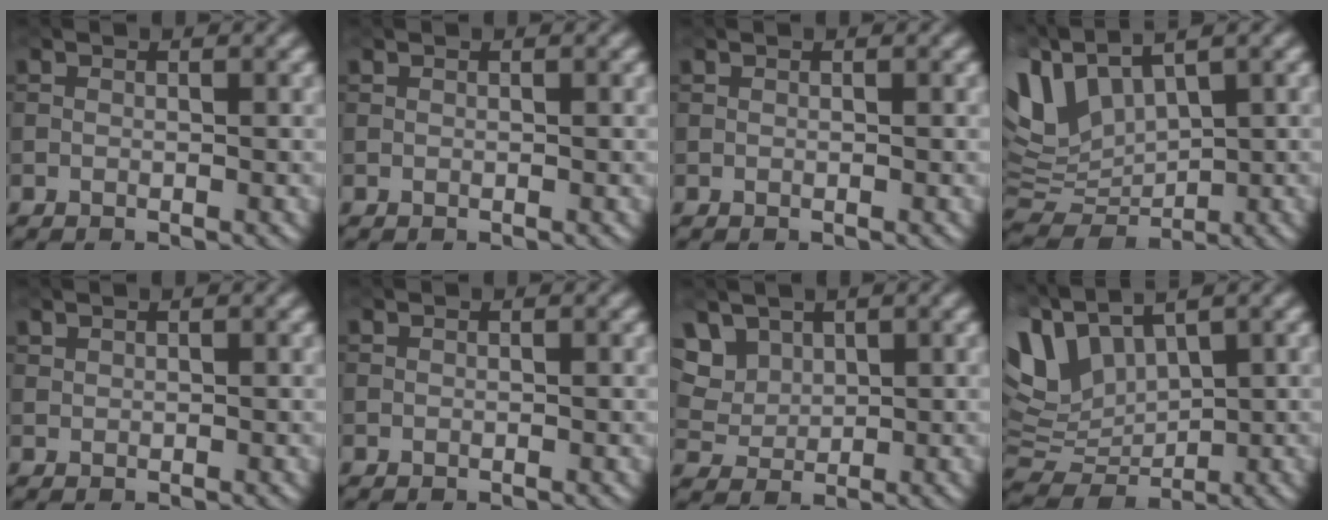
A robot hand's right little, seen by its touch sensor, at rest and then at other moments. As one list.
[{"total": 0.0}, {"total": 0.0}, {"total": 7.5, "force": [2.6, 4.4, 5.5], "torque": [-0.129, 0.007, 0.039]}, {"total": 0.7, "force": [0.7, 0.1, -0.1], "torque": [0.004, 0.003, 0.015]}, {"total": 0.0}, {"total": 4.8, "force": [3.0, 3.2, 2.0], "torque": [-0.060, 0.007, 0.062]}, {"total": 7.8, "force": [3.1, 4.6, 5.5], "torque": [-0.129, 0.012, 0.049]}]